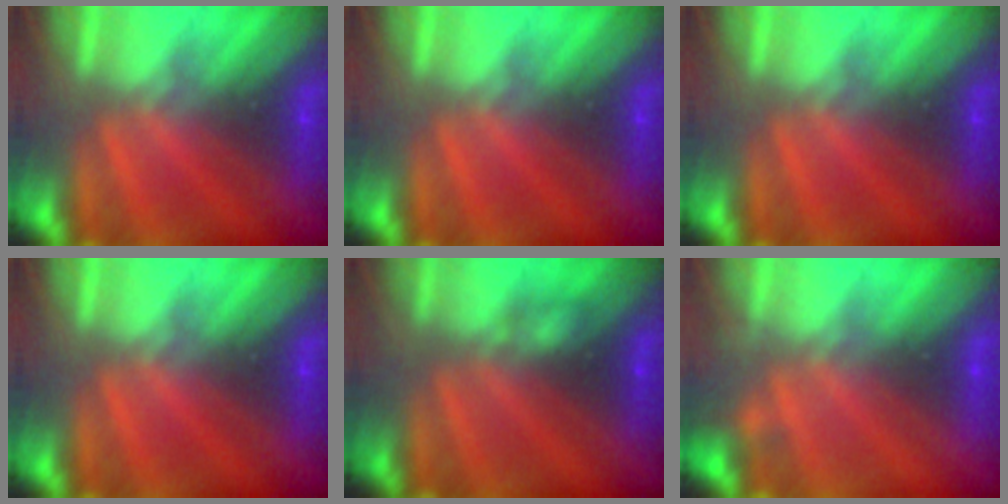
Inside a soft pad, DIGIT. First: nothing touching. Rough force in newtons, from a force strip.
{"total": 0.0}
{"total": 0.0}
{"total": 0.0}
{"total": 2.2}
{"total": 2.1}